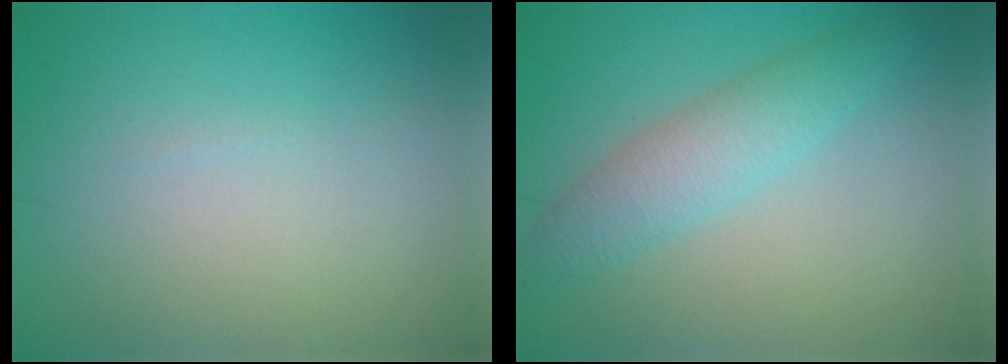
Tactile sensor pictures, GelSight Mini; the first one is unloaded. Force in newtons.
{"total": 3.7, "press": 3.7, "slide": 0.2}